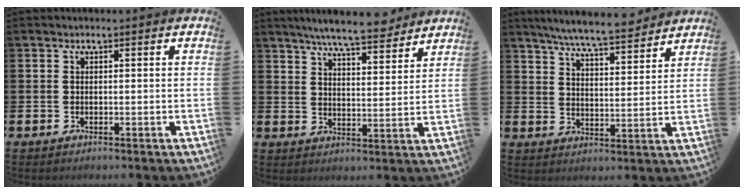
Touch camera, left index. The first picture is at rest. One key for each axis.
{"total": 7.4, "fx": 7.0, "fy": 0.6, "fz": 2.5, "tx": -0.058, "ty": -0.033, "tz": 0.122}
{"total": 7.3, "fx": 6.9, "fy": 0.2, "fz": 2.3, "tx": -0.065, "ty": -0.040, "tz": 0.122}